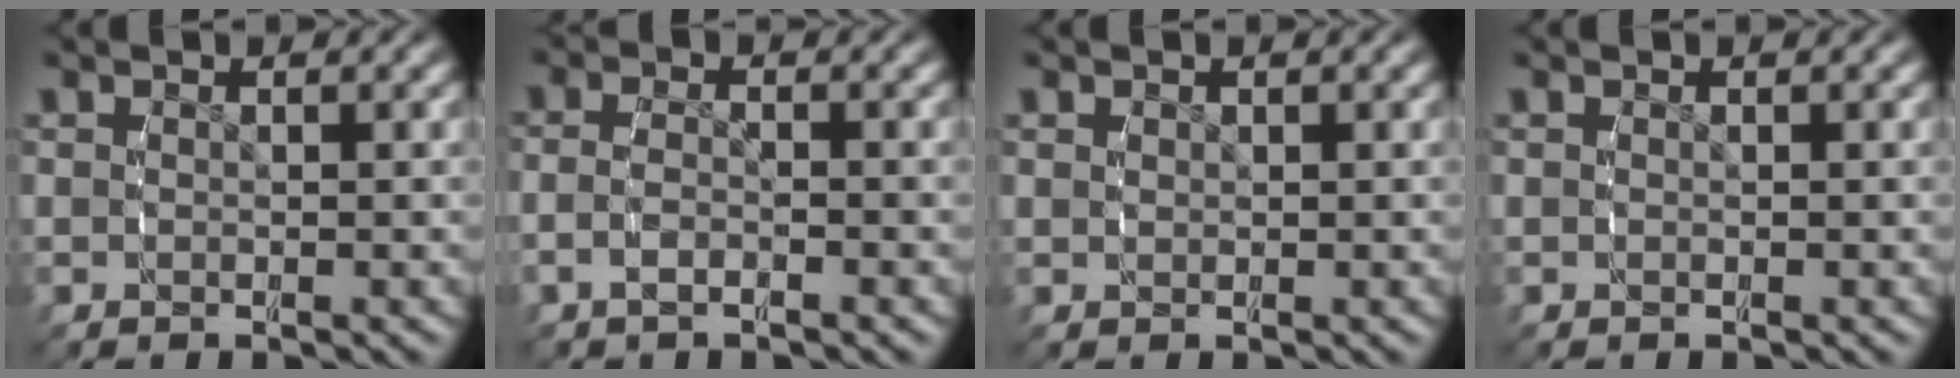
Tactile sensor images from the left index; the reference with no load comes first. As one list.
[{"total": 1.8, "force": [-1.0, 0.6, 1.4], "torque": [-0.037, -0.007, -0.015]}, {"total": 0.0}, {"total": 0.0}]